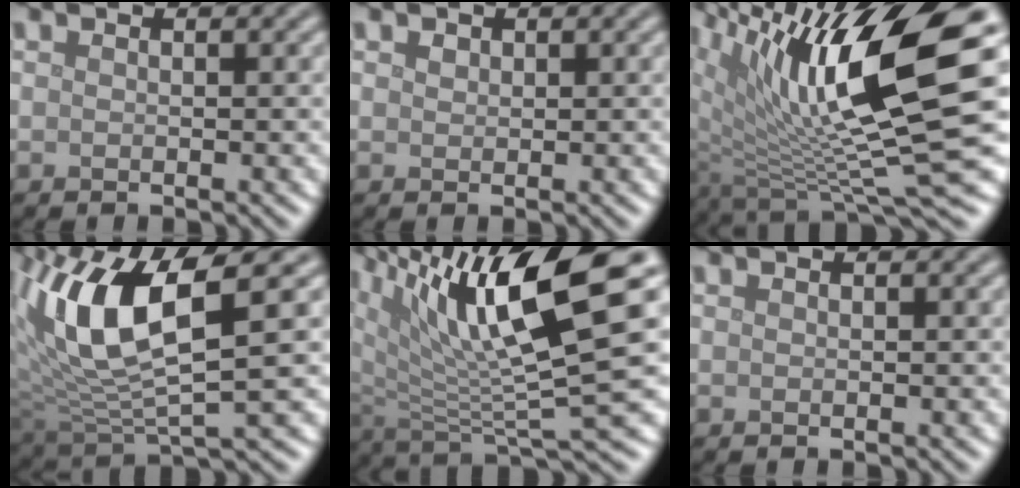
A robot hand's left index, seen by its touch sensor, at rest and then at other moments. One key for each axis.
{"total": 0.6, "fx": 0.4, "fy": 0.5, "fz": 0.2, "tx": -0.004, "ty": -0.002, "tz": 0.008}
{"total": 13.7, "fx": 4.7, "fy": 3.7, "fz": 12.4, "tx": -0.218, "ty": -0.010, "tz": 0.092}
{"total": 10.0, "fx": 2.6, "fy": 3.3, "fz": 9.1, "tx": -0.192, "ty": -0.003, "tz": 0.049}
{"total": 13.4, "fx": 6.1, "fy": 3.1, "fz": 11.5, "tx": -0.196, "ty": 0.005, "tz": 0.112}
{"total": 0.0}